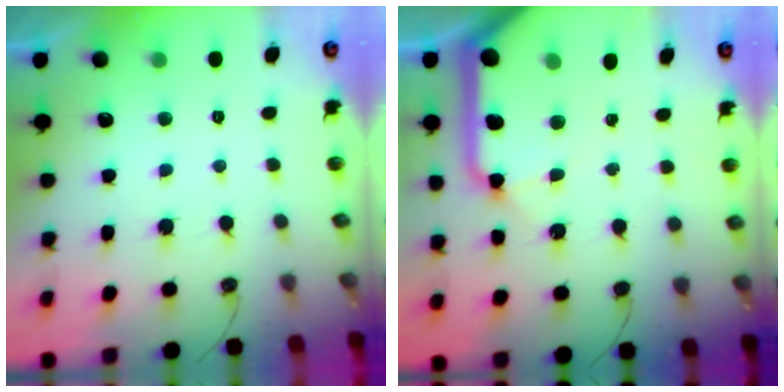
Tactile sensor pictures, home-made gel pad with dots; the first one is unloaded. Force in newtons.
{"total": 19.4, "press": 19.2, "slide": 2.3}